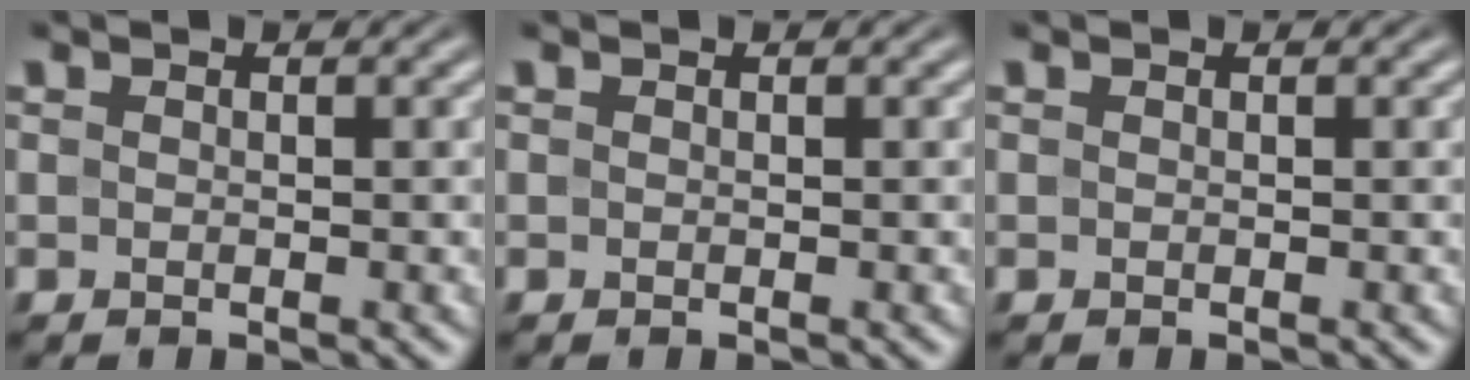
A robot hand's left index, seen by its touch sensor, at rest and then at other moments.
{"total": 0.0}
{"total": 0.0}